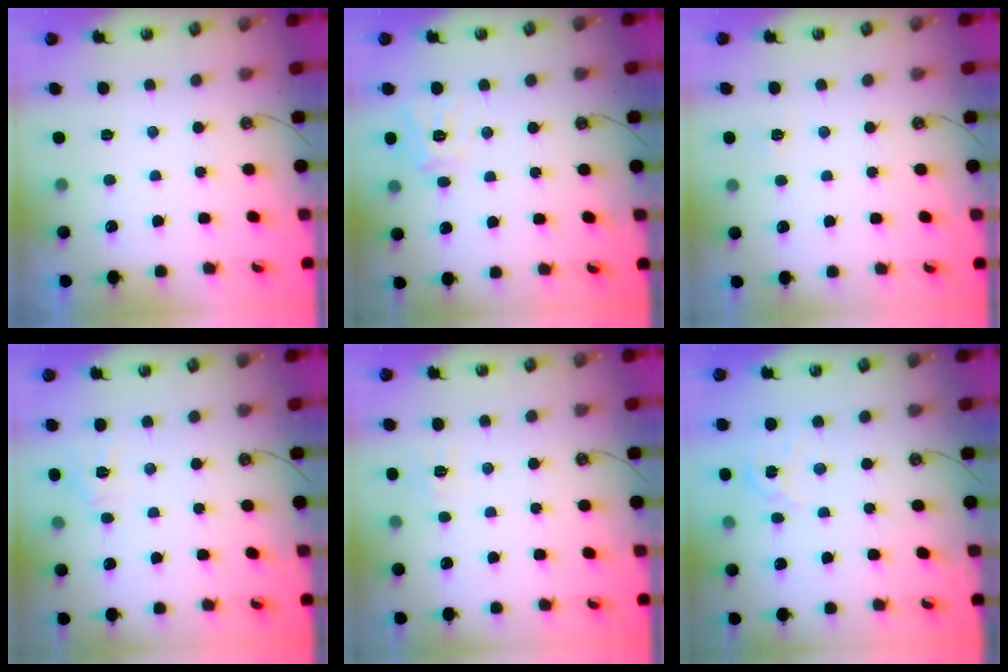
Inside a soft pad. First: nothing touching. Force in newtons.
{"total": 11.3, "press": 11.3, "slide": 1.1}
{"total": 3.9, "press": 3.8, "slide": 0.4}
{"total": 5.1, "press": 5.1, "slide": 0.2}
{"total": 5.7, "press": 5.7, "slide": 0.7}
{"total": 3.1, "press": 3.1, "slide": 0.2}